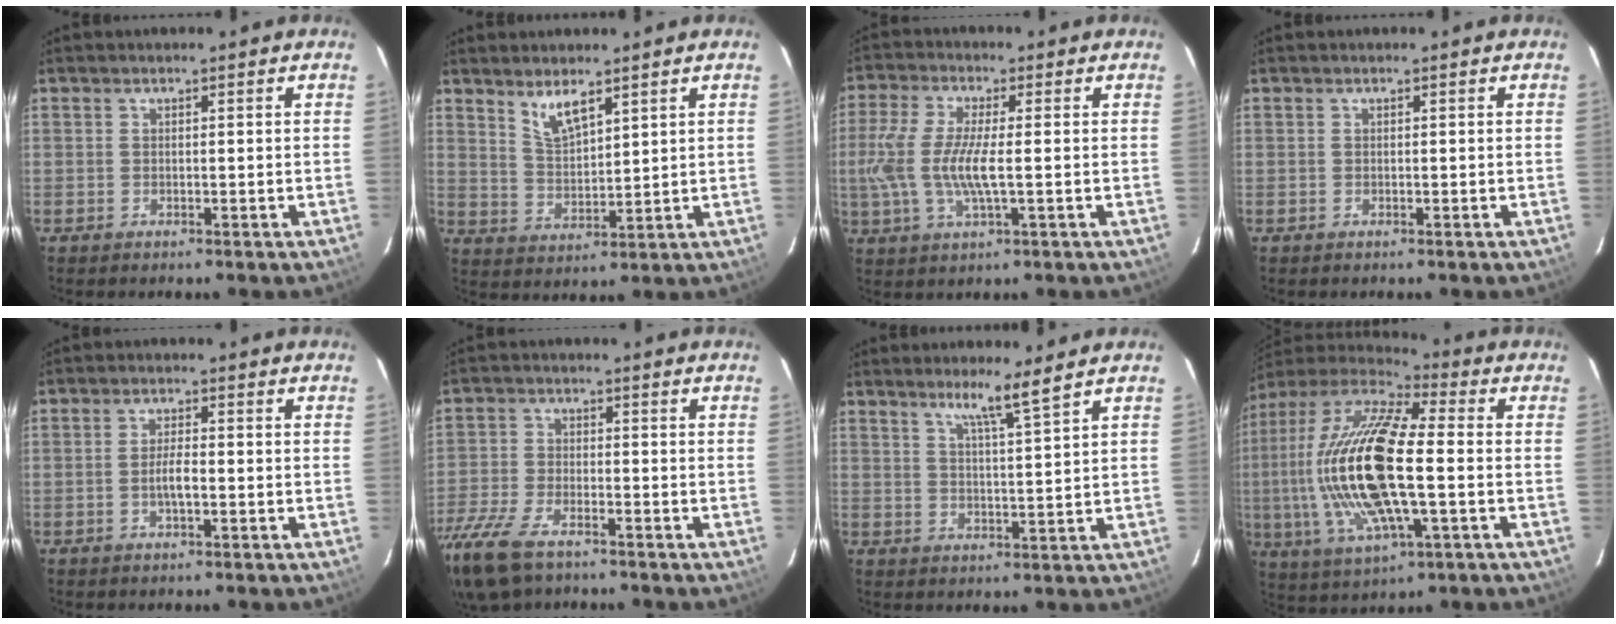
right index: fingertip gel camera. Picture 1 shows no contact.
{"total": 5.9, "force": [4.2, 1.8, 3.8], "torque": [-0.071, -0.002, 0.085]}
{"total": 10.0, "force": [-0.9, 2.3, 9.7], "torque": [-0.207, -0.004, -0.019]}
{"total": 0.0}
{"total": 3.1, "force": [-0.9, 0.8, 2.9], "torque": [-0.055, 0.002, -0.016]}
{"total": 14.1, "force": [-9.9, 6.1, 8.0], "torque": [-0.204, -0.037, -0.198]}
{"total": 5.8, "force": [4.3, -1.0, 3.7], "torque": [-0.061, -0.011, 0.072]}
{"total": 23.4, "force": [-1.5, 7.6, 22.0], "torque": [-0.430, -0.009, -0.035]}